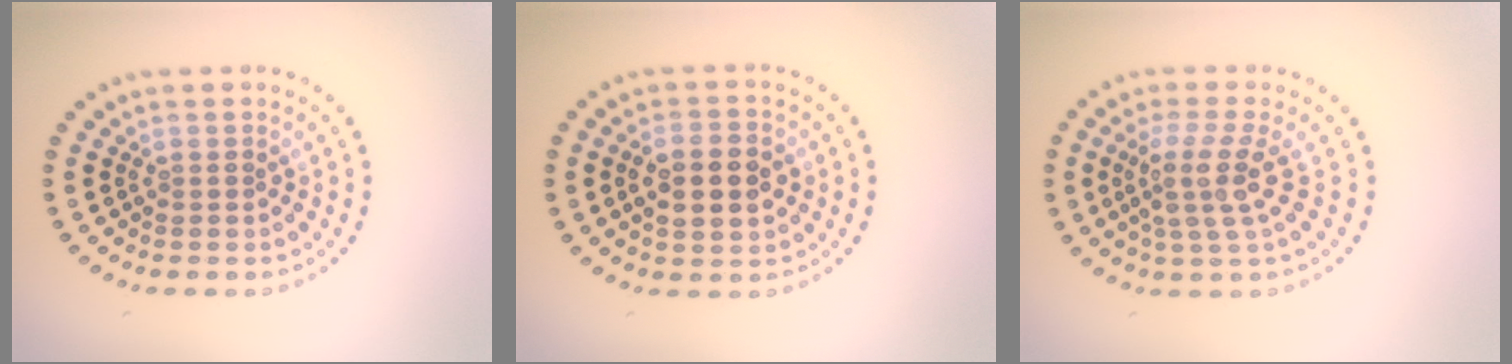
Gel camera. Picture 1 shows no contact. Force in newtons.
{"total": 4.6, "press": 4.6, "slide": 0.2}
{"total": 3.9, "press": 2.8, "slide": 2.6}